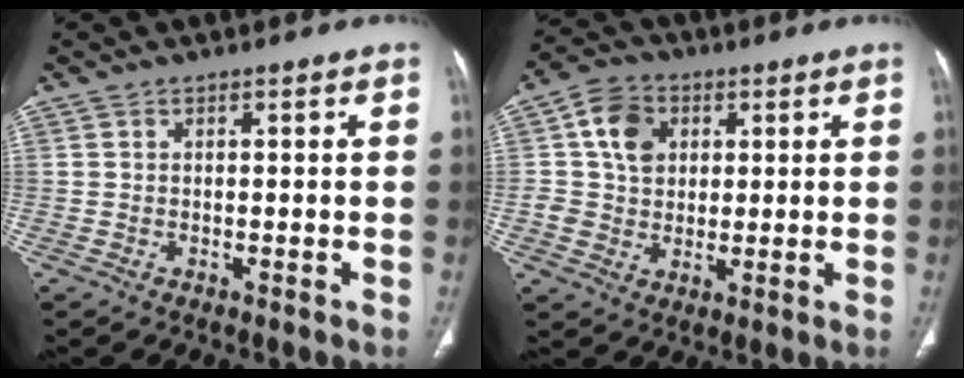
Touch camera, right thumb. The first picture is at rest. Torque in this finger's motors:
{"motor_torque": [1.22, 1.07, 0.53, -0.55, 0.07]}